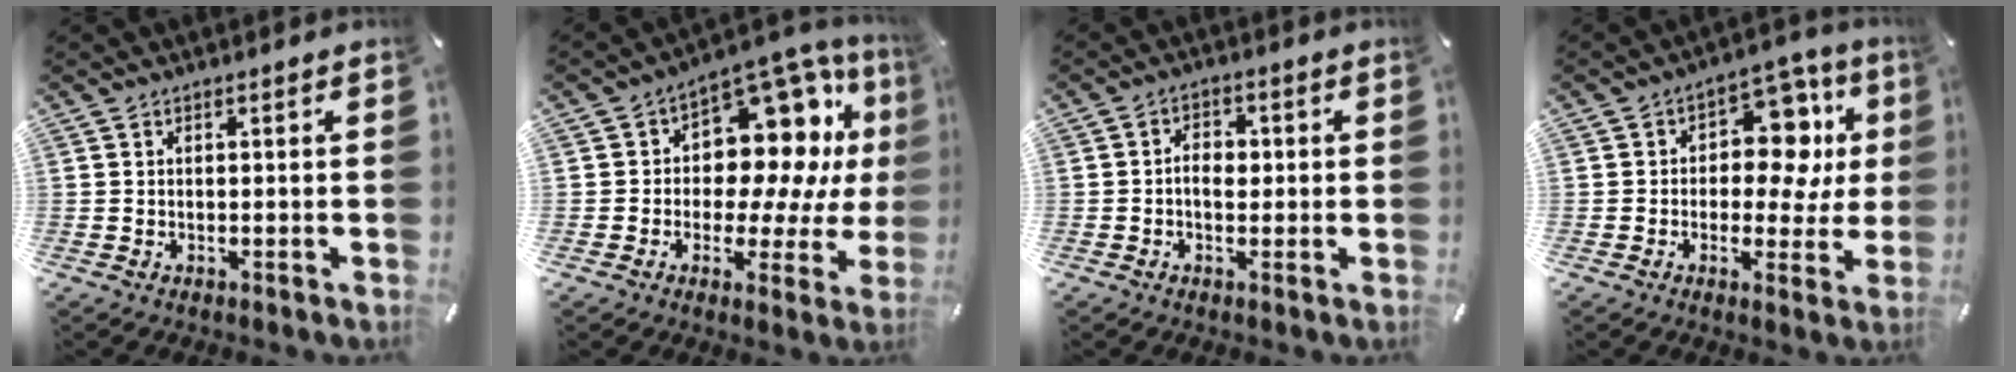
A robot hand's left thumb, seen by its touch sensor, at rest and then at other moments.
{"total": 16.9, "force": [5.7, 10.8, 11.7], "torque": [-0.168, -0.055, 0.094]}
{"total": 4.4, "force": [-0.4, 2.8, 3.4], "torque": [-0.055, 0.006, -0.010]}
{"total": 14.0, "force": [3.5, 9.4, 9.8], "torque": [-0.125, -0.021, 0.061]}